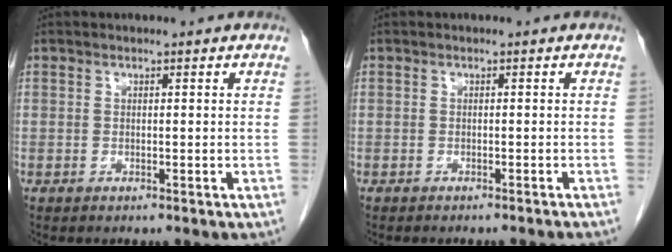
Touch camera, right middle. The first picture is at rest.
{"total": 4.9, "force": [-4.5, -0.6, 1.8], "torque": [-0.014, -0.011, -0.054]}